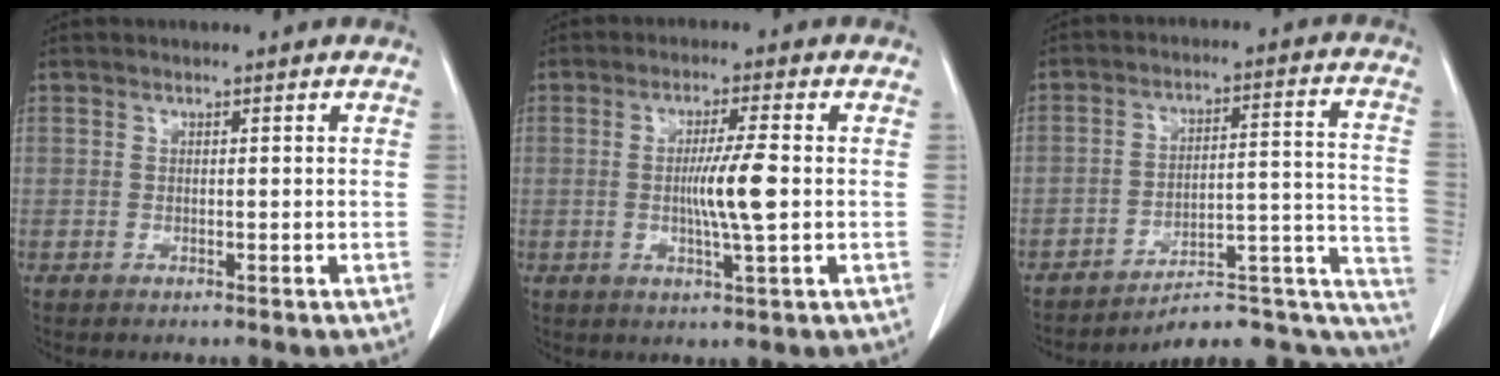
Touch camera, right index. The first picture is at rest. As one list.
[{"total": 6.2, "force": [-0.4, -0.4, 6.2], "torque": [-0.112, -0.008, -0.007]}, {"total": 15.9, "force": [-12.9, 6.2, 7.0], "torque": [-0.014, 0.093, -0.152]}]